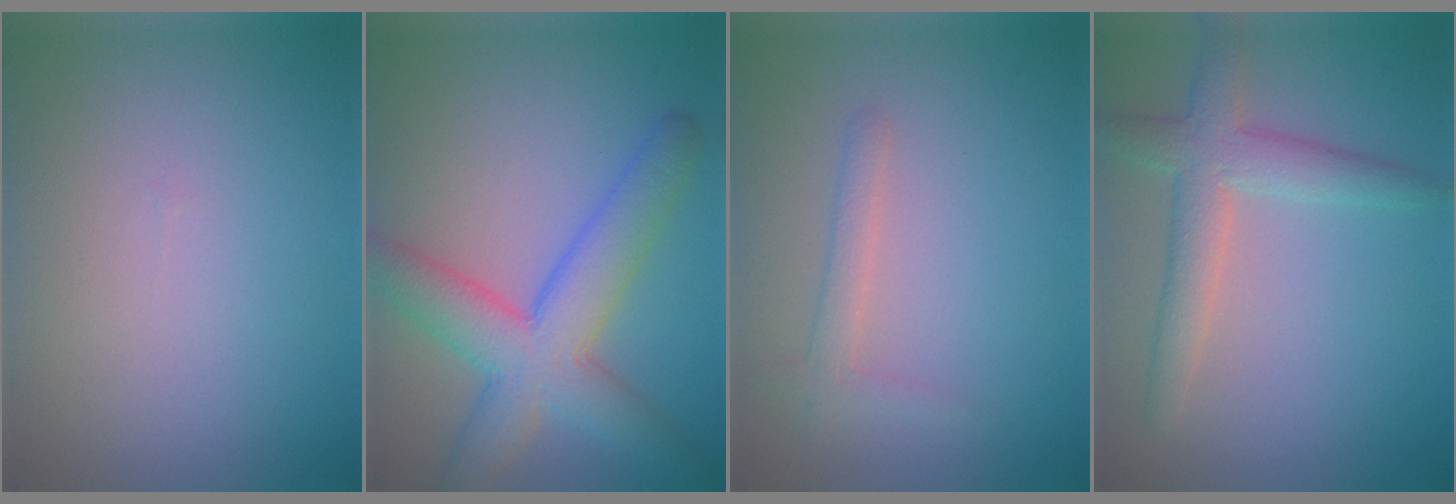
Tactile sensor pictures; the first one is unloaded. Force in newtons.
{"total": 7.0, "press": 7.0, "slide": 0.2}
{"total": 1.7, "press": 1.7, "slide": 0.1}
{"total": 4.0, "press": 4.0, "slide": 0.3}